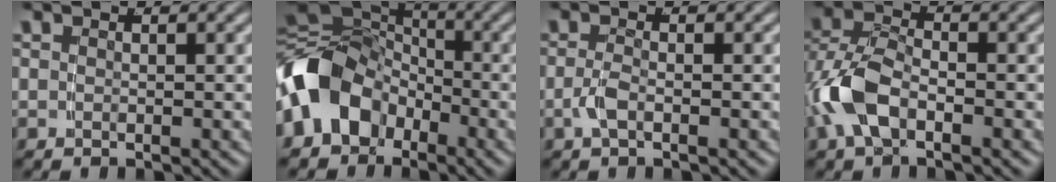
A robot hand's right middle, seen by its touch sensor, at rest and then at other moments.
{"total": 8.4, "force": [-2.2, 6.7, 4.7], "torque": [-0.110, -0.014, -0.036]}
{"total": 1.4, "force": [-0.9, -0.1, 1.1], "torque": [-0.023, -0.006, -0.012]}
{"total": 4.3, "force": [-1.5, 2.4, 3.2], "torque": [-0.087, -0.011, -0.020]}